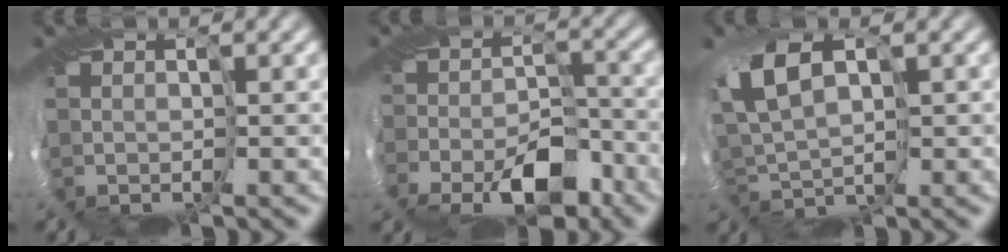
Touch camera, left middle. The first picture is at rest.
{"total": 3.8, "force": [-2.7, 2.0, 1.7], "torque": [-0.013, -0.012, -0.044]}
{"total": 6.2, "force": [-1.0, 3.6, 5.0], "torque": [-0.107, -0.009, -0.022]}